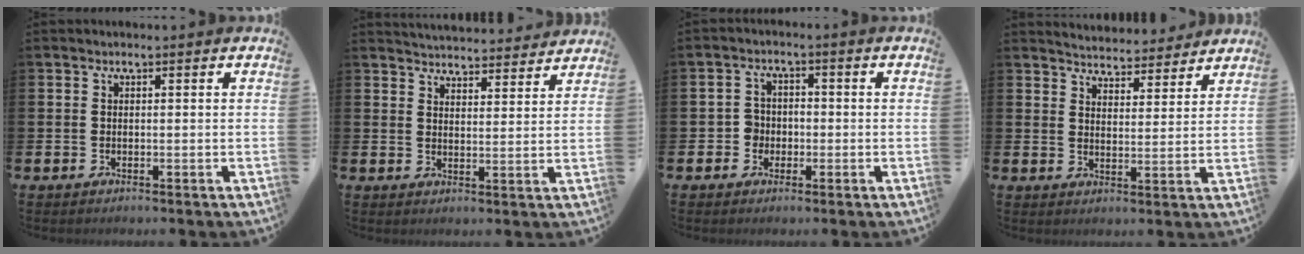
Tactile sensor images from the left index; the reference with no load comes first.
{"total": 4.7, "force": [4.7, 0.6, -0.2], "torque": [-0.003, -0.036, 0.083]}
{"total": 2.7, "force": [-1.2, 2.4, 0.4], "torque": [-0.010, 0.003, -0.031]}
{"total": 4.6, "force": [4.5, 0.6, -0.2], "torque": [-0.005, -0.037, 0.078]}